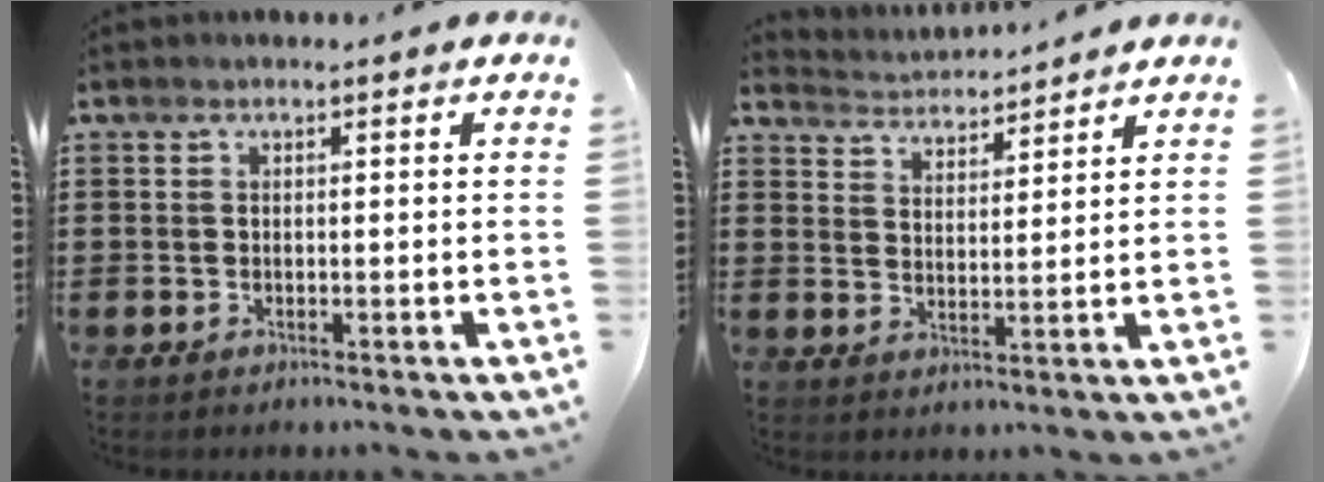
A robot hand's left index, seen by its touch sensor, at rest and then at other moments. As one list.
[{"total": 3.2, "force": [3.1, 0.0, -0.5], "torque": [-0.007, -0.020, 0.053]}]